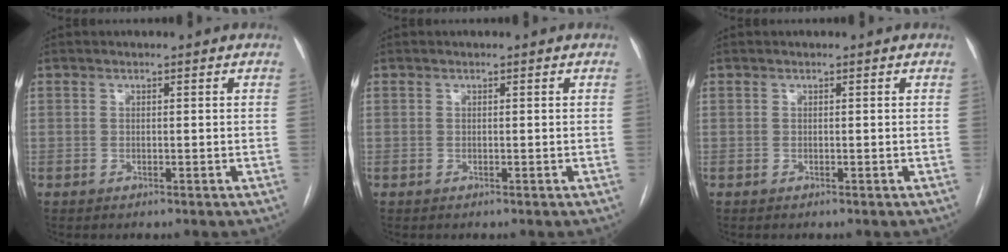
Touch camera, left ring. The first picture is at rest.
{"total": 0.0}
{"total": 0.0}